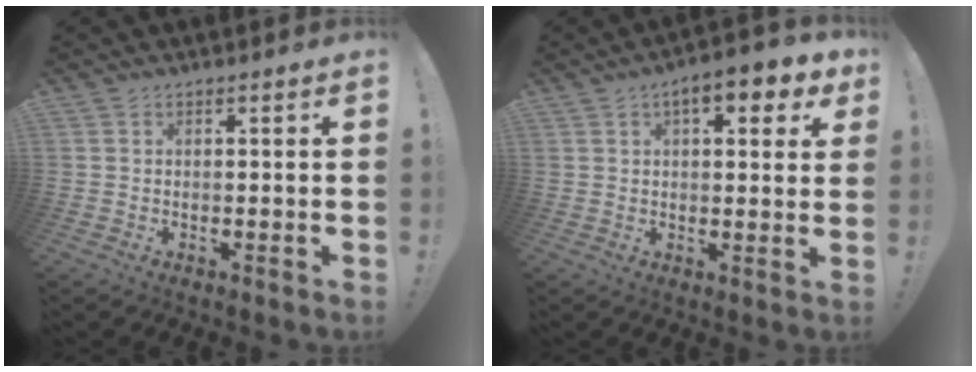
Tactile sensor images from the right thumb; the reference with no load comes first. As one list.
[{"total": 8.2, "force": [3.8, 2.9, 6.6], "torque": [-0.085, -0.013, 0.059]}]